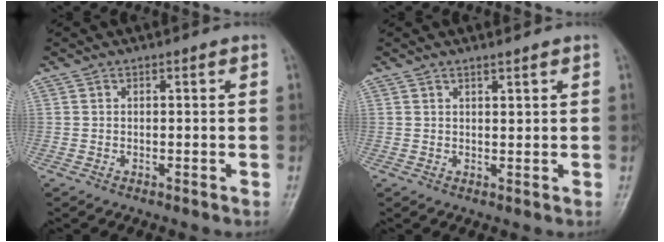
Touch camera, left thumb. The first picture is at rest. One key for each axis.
{"total": 1.4, "fx": 1.1, "fy": 0.2, "fz": 0.8, "tx": -0.011, "ty": -0.008, "tz": 0.022}